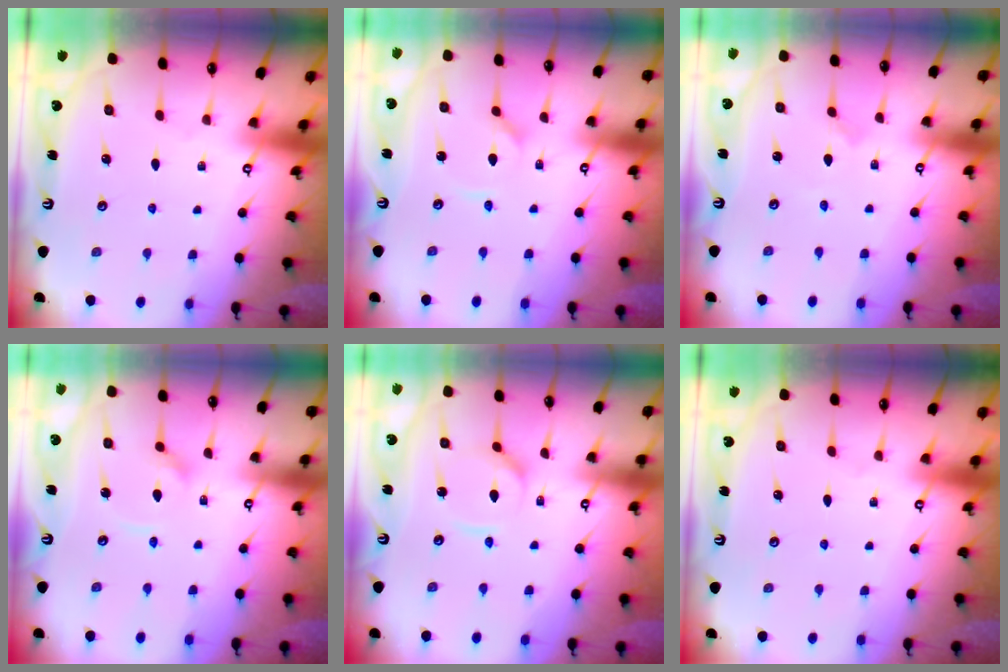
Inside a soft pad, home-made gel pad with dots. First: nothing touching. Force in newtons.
{"total": 1.5, "press": 1.5, "slide": 0.0}
{"total": 0.0}
{"total": 5.8, "press": 5.8, "slide": 0.4}
{"total": 6.1, "press": 6.0, "slide": 0.6}
{"total": 0.0}